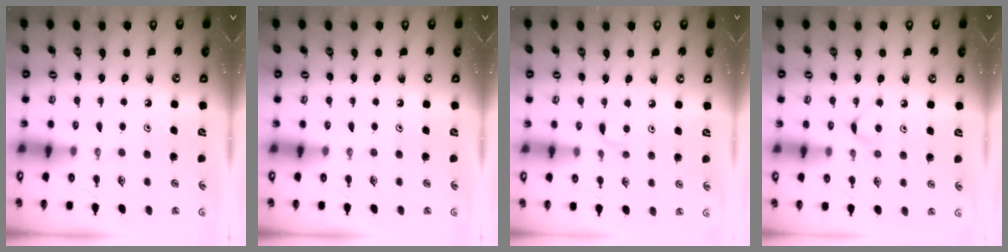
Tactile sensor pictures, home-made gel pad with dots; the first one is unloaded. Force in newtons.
{"total": 0.0}
{"total": 4.0, "press": 4.0, "slide": 0.6}
{"total": 4.4, "press": 4.4, "slide": 0.6}